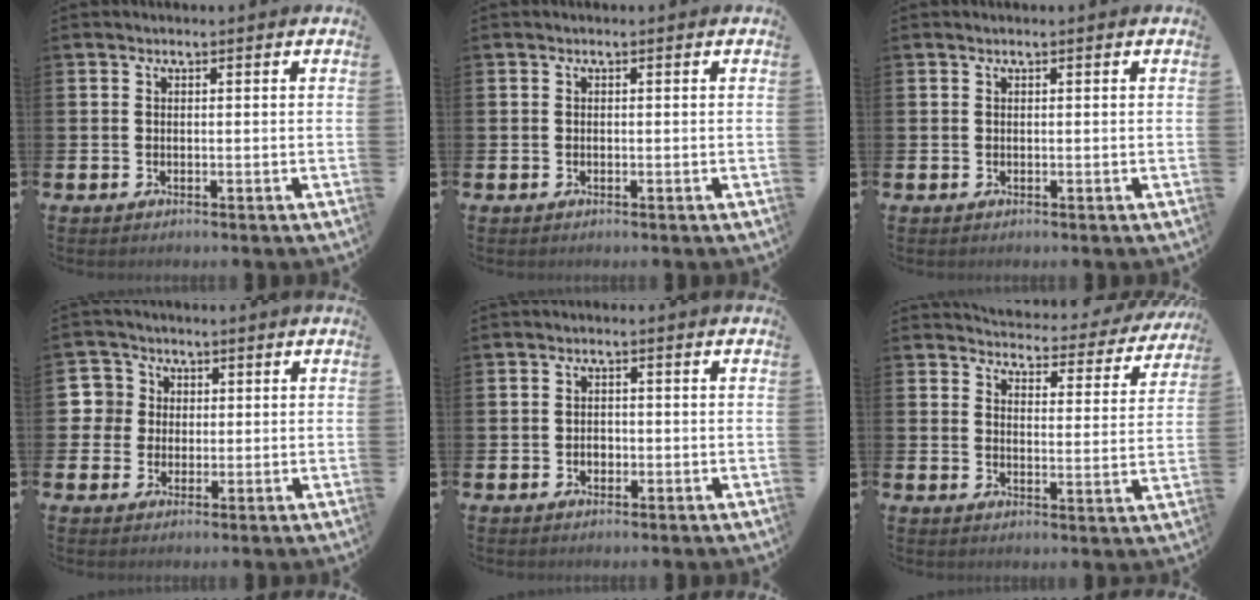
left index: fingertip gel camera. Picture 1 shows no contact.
{"total": 0.0}
{"total": 0.0}
{"total": 4.6, "force": [1.5, 4.4, 0.2], "torque": [-0.013, 0.006, 0.022]}
{"total": 1.5, "force": [-0.4, 1.2, 0.7], "torque": [0.000, -0.001, -0.013]}
{"total": 3.9, "force": [3.8, 0.7, 0.5], "torque": [-0.019, -0.036, 0.059]}